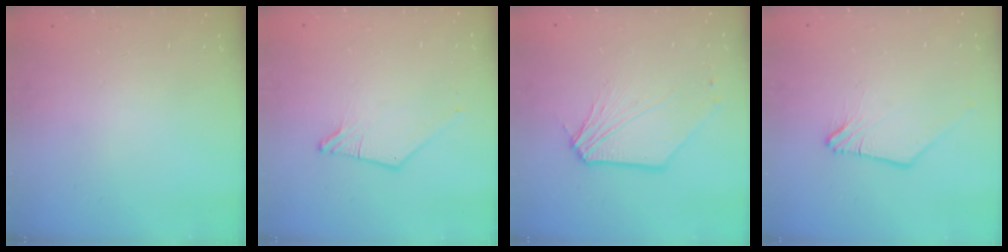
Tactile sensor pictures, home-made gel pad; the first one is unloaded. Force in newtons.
{"total": 1.3, "press": 1.3, "slide": 0.2}
{"total": 7.6, "press": 7.5, "slide": 0.9}
{"total": 0.0}